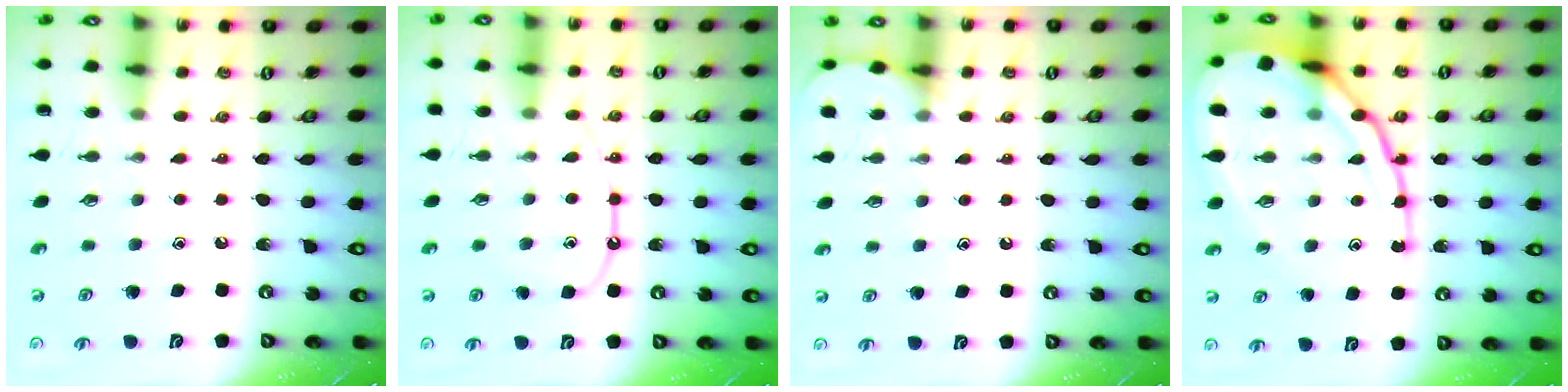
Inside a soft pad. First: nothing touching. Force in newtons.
{"total": 9.2, "press": 9.2, "slide": 0.9}
{"total": 4.7, "press": 4.7, "slide": 0.5}
{"total": 20.5, "press": 20.4, "slide": 1.9}